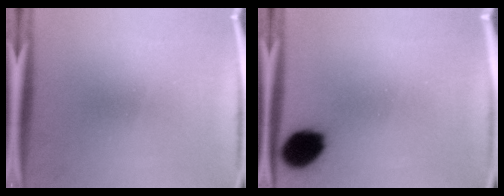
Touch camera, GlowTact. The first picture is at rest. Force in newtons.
{"total": 9.3}